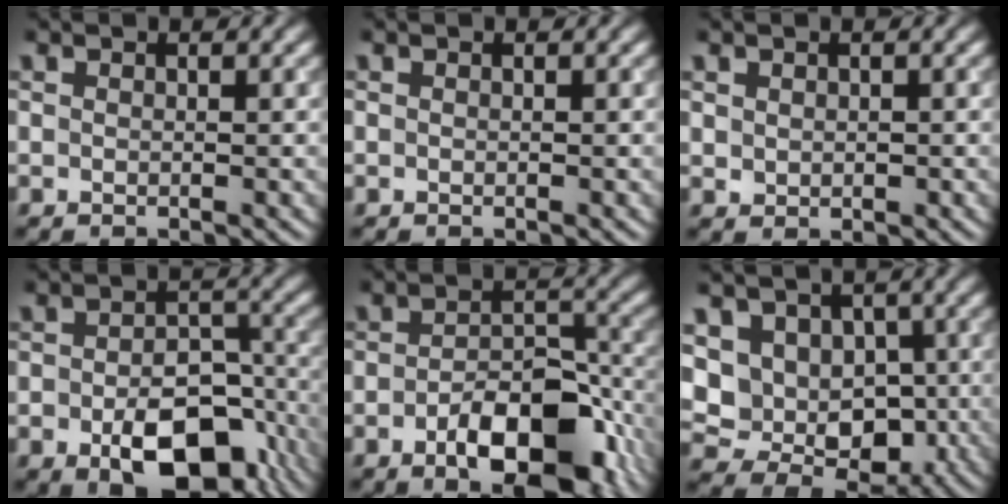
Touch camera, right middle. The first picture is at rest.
{"total": 0.0}
{"total": 0.8, "force": [0.4, 0.6, 0.3], "torque": [-0.006, -0.003, 0.014]}
{"total": 9.9, "force": [-4.4, 5.7, 6.8], "torque": [-0.106, -0.019, -0.052]}
{"total": 8.6, "force": [-4.0, 4.1, 6.4], "torque": [-0.098, 0.002, -0.062]}
{"total": 7.7, "force": [0.3, 6.4, 4.3], "torque": [-0.066, -0.014, 0.000]}